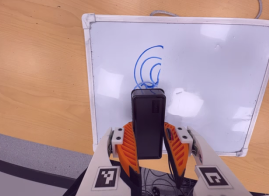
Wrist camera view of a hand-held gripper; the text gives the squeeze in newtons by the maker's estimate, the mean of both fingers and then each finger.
{"total": 6.0, "left": 5.5, "right": 6.5}